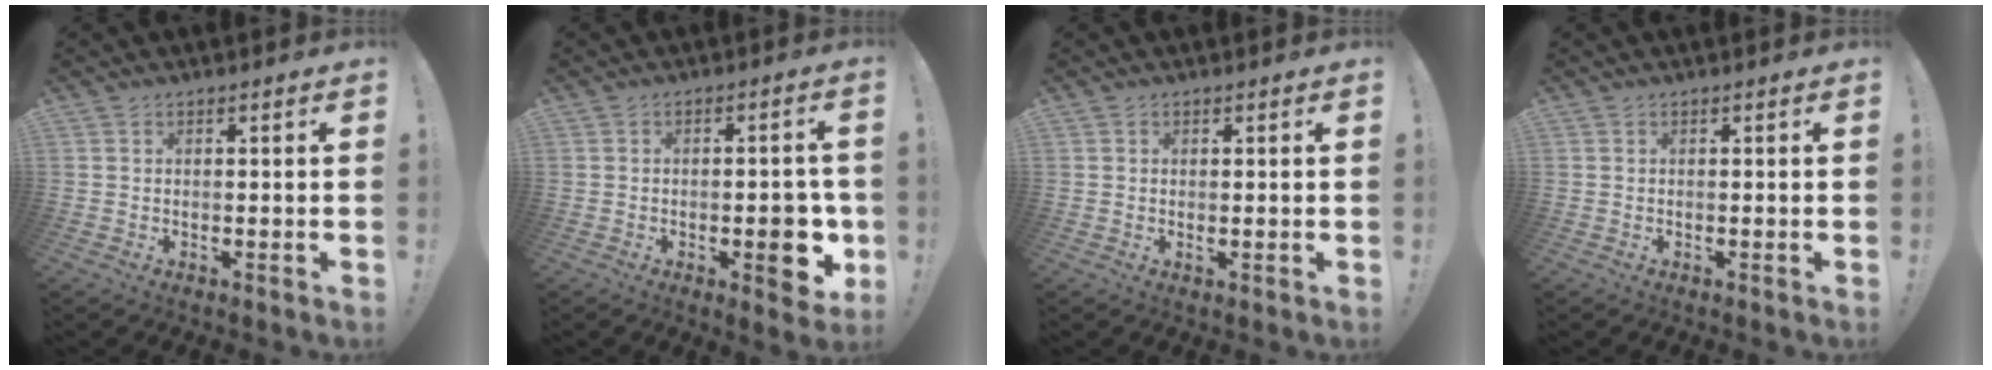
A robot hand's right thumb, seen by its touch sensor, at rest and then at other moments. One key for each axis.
{"total": 9.1, "fx": -2.6, "fy": 4.5, "fz": 7.5, "tx": -0.074, "ty": 0.008, "tz": -0.036}
{"total": 0.6, "fx": 0.4, "fy": 0.4, "fz": 0.2, "tx": -0.003, "ty": 0.000, "tz": 0.007}
{"total": 0.0}